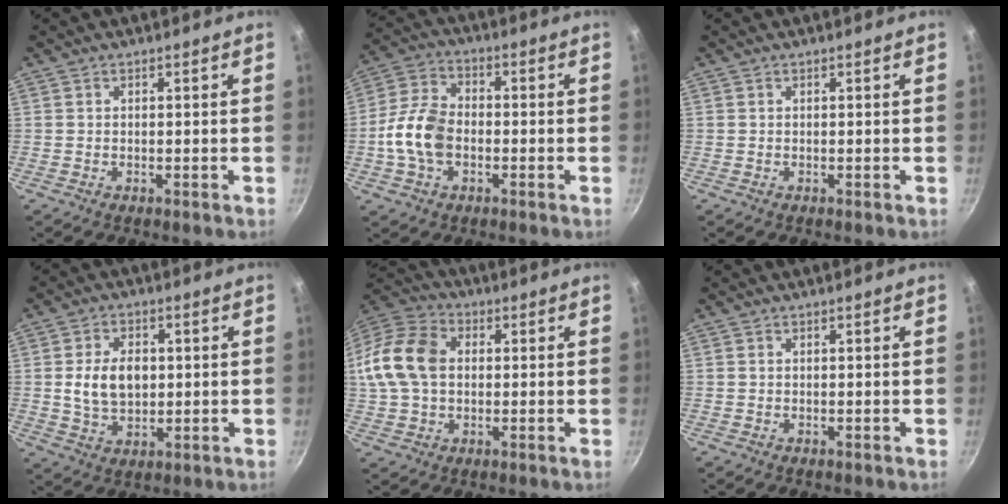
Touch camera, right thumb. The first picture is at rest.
{"total": 10.9, "force": [-2.2, 7.4, 7.7], "torque": [-0.139, 0.029, -0.053]}
{"total": 0.0}
{"total": 9.2, "force": [0.8, 6.3, 6.7], "torque": [-0.101, -0.003, 0.016]}
{"total": 15.8, "force": [1.7, 11.4, 10.7], "torque": [-0.203, 0.028, 0.019]}
{"total": 0.0}